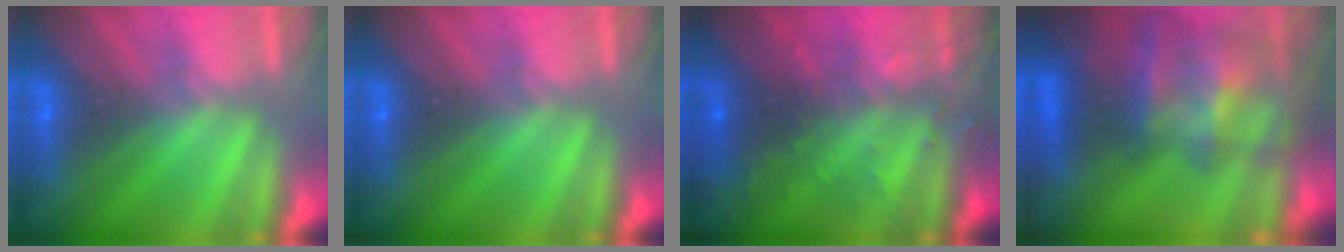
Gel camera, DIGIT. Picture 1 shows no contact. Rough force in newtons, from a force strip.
{"total": 0.0}
{"total": 3.1}
{"total": 11.5}